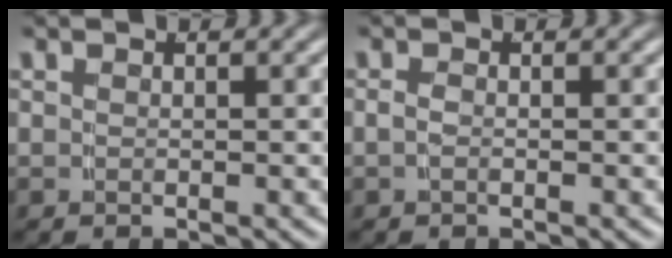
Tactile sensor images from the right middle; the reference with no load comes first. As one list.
[{"total": 0.6, "force": [-0.3, -0.1, 0.6], "torque": [-0.013, -0.002, -0.002]}]